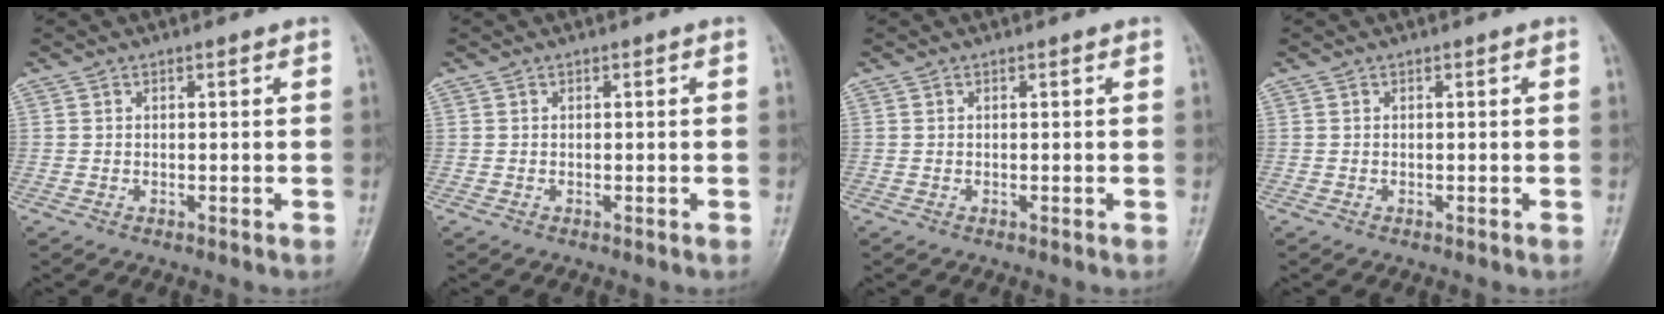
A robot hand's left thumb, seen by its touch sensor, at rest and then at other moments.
{"total": 0.0}
{"total": 0.0}
{"total": 0.0}